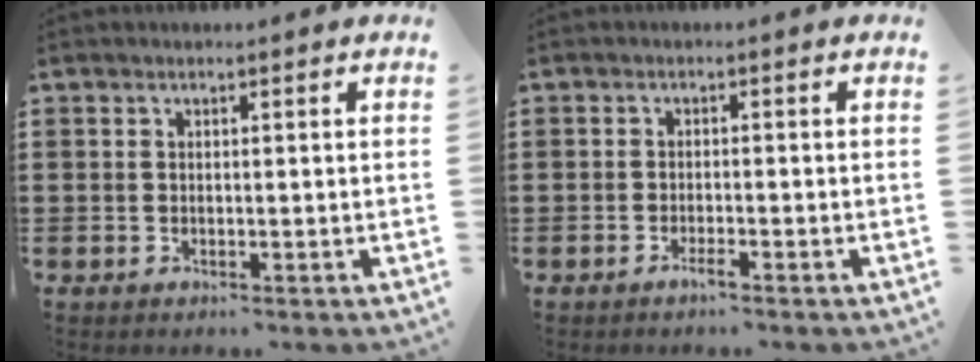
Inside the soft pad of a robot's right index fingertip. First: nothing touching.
{"total": 1.4, "force": [-1.0, 0.1, 0.9], "torque": [-0.017, -0.005, -0.017]}